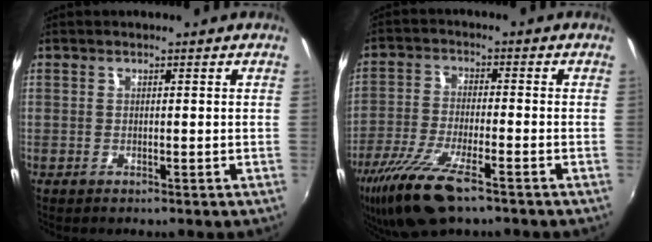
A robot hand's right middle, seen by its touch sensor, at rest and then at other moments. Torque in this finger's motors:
{"motor_torque": [1.12, -1.02, 0.24, 0.17]}